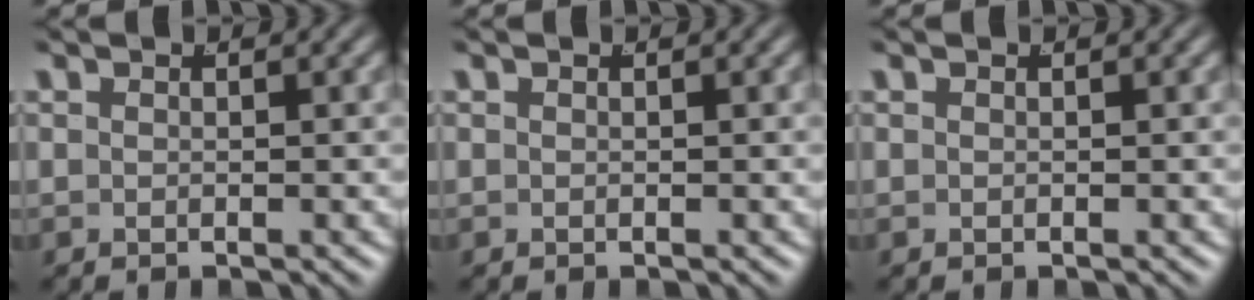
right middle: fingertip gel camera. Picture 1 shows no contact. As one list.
[{"total": 0.0}, {"total": 0.0}]